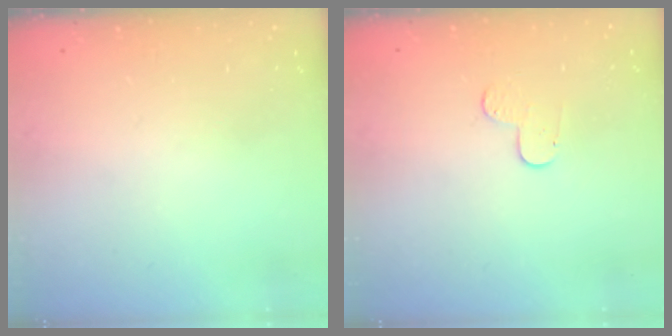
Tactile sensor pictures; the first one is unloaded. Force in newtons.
{"total": 5.5, "press": 5.5, "slide": 0.6}